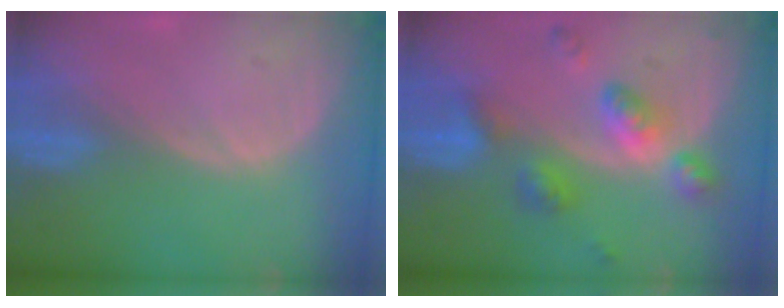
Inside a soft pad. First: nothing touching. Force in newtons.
{"total": 7.4, "press": 7.4, "slide": 0.5}